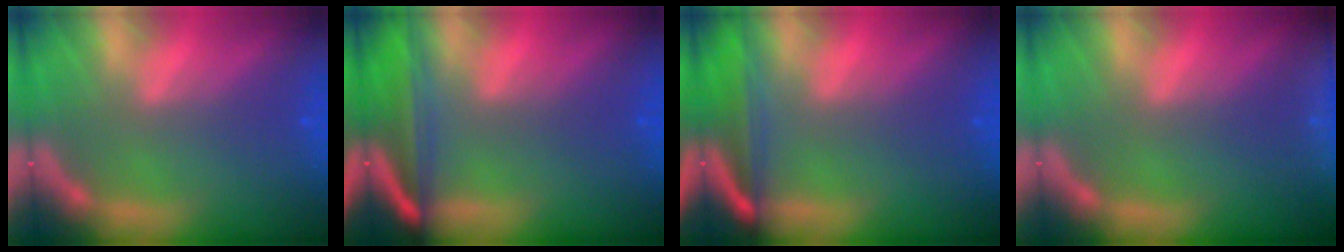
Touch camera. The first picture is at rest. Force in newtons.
{"total": 7.6}
{"total": 6.0}
{"total": 6.9}